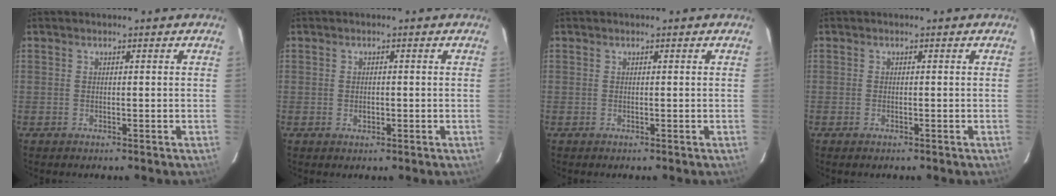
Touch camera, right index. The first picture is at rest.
{"total": 1.3, "force": [-0.2, 1.1, 0.7], "torque": [-0.012, 0.001, -0.004]}
{"total": 0.0}
{"total": 0.9, "force": [-0.6, 0.4, 0.5], "torque": [-0.011, -0.002, -0.011]}